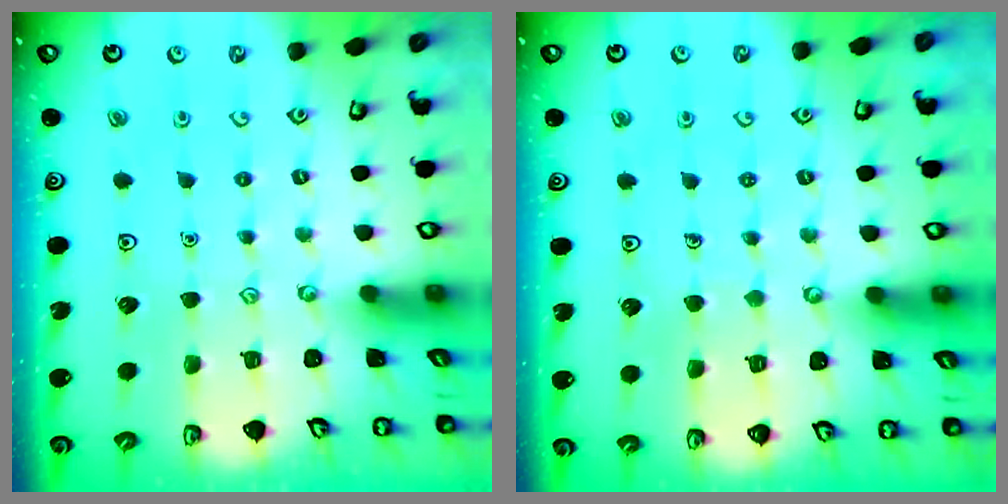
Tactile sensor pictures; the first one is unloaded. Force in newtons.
{"total": 3.3, "press": 3.3, "slide": 0.2}